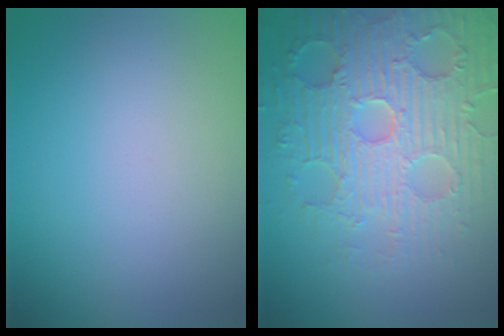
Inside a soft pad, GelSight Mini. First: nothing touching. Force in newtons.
{"total": 7.0, "press": 5.9, "slide": 3.7}